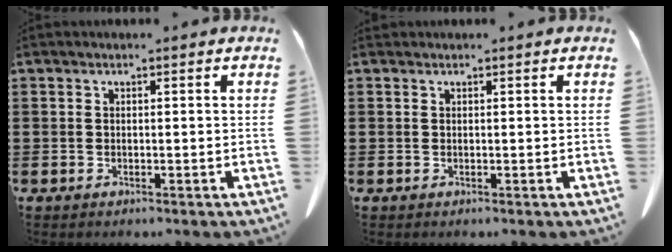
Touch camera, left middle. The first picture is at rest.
{"total": 0.0}